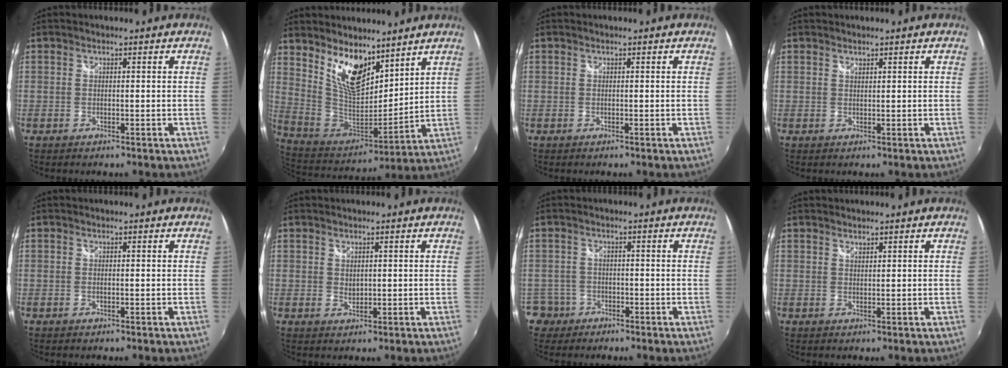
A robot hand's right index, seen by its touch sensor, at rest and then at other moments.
{"total": 14.7, "force": [9.4, 6.9, 9.0], "torque": [-0.164, -0.007, 0.189]}
{"total": 0.0}
{"total": 0.6, "force": [0.6, 0.2, 0.1], "torque": [-0.001, 0.000, 0.011]}
{"total": 0.0}
{"total": 1.6, "force": [0.5, 1.2, 1.0], "torque": [-0.014, 0.000, 0.009]}
{"total": 4.3, "force": [-2.1, 3.8, 0.0], "torque": [-0.011, 0.014, -0.038]}
{"total": 0.9, "force": [0.8, 0.2, 0.1], "torque": [-0.002, 0.000, 0.015]}